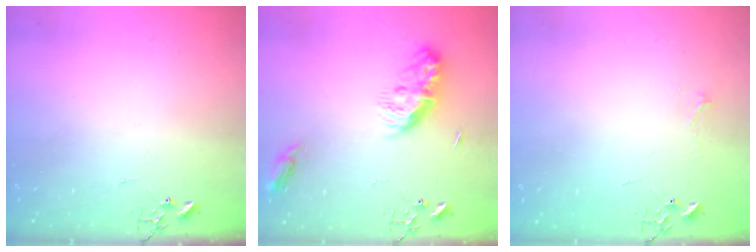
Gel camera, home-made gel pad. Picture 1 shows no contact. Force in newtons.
{"total": 11.2, "press": 11.2, "slide": 0.8}
{"total": 4.7, "press": 4.7, "slide": 0.6}